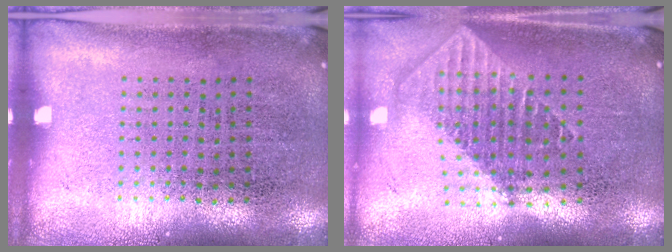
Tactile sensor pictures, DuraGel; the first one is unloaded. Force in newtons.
{"total": 1.8, "press": 1.5, "slide": 1.0}